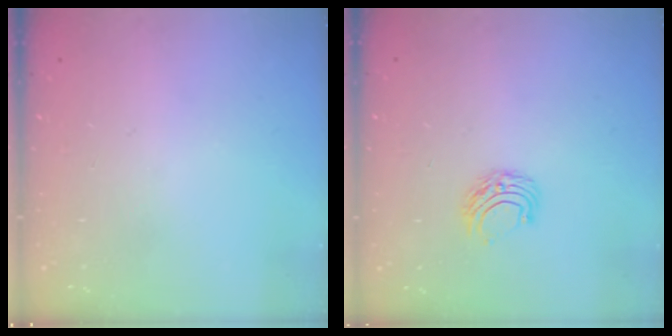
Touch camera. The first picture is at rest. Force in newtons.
{"total": 6.2, "press": 6.2, "slide": 0.5}